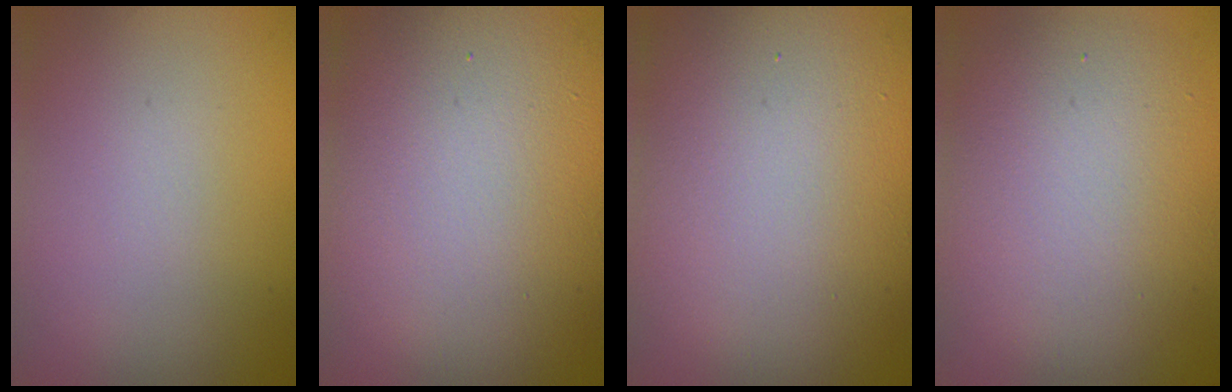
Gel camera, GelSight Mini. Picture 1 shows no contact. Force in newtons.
{"total": 14.0, "press": 14.0, "slide": 1.2}
{"total": 14.1, "press": 14.0, "slide": 1.3}
{"total": 8.8, "press": 8.7, "slide": 0.5}